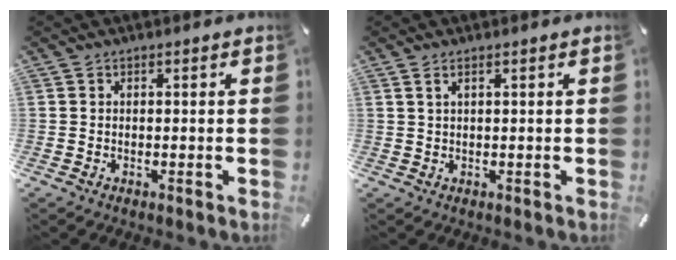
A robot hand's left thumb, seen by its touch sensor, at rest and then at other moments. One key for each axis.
{"total": 1.4, "fx": 0.6, "fy": 0.4, "fz": 1.2, "tx": -0.026, "ty": 0.001, "tz": 0.010}